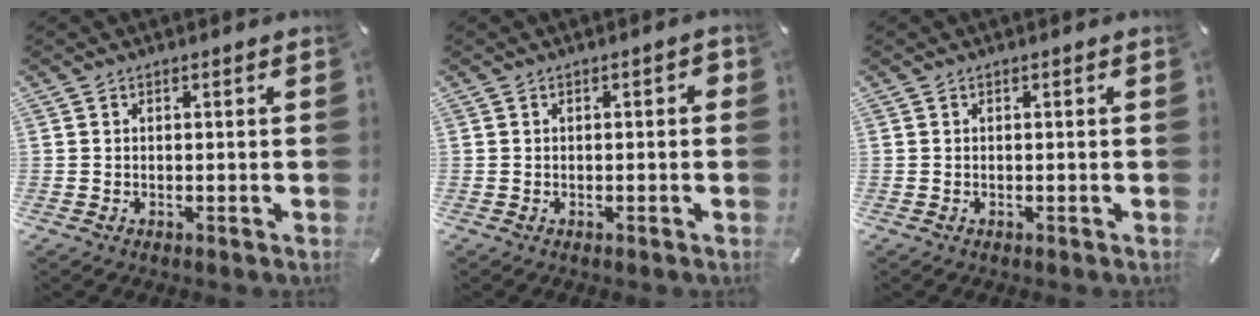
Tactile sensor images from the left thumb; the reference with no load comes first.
{"total": 1.1, "force": [-0.3, 0.6, 0.9], "torque": [-0.016, 0.003, -0.007]}
{"total": 0.0}